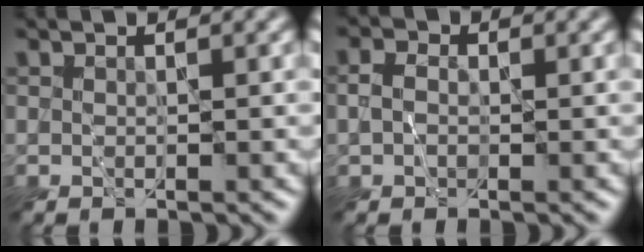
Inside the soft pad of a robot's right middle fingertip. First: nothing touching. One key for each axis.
{"total": 1.8, "fx": 0.0, "fy": 1.4, "fz": 1.2, "tx": -0.024, "ty": 0.003, "tz": -0.007}